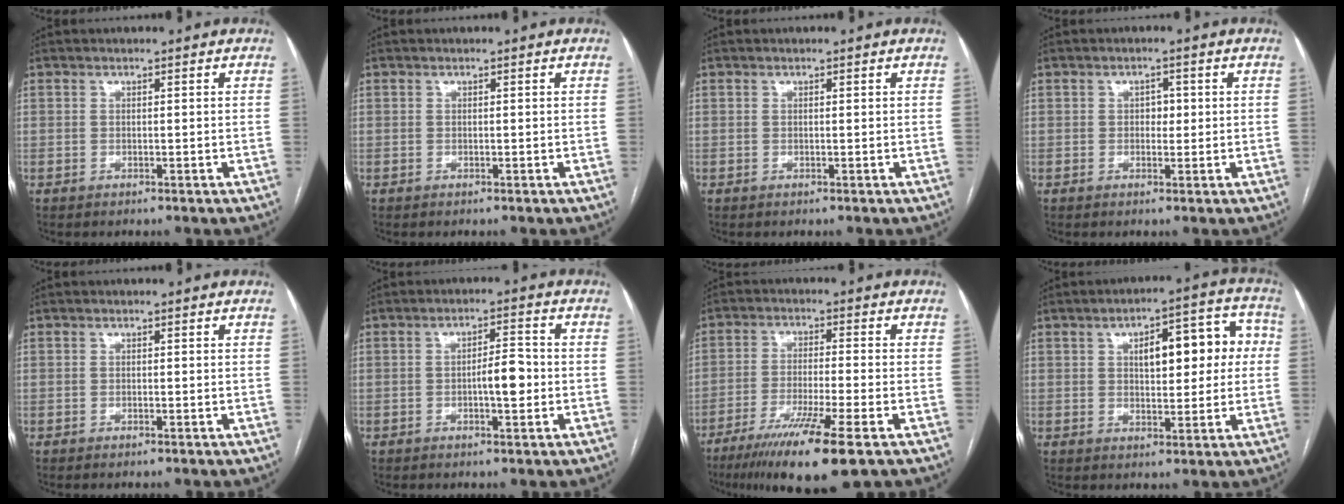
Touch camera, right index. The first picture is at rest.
{"total": 0.0}
{"total": 0.0}
{"total": 2.1, "force": [0.2, 1.4, 1.5], "torque": [-0.017, 0.003, 0.002]}
{"total": 0.0}
{"total": 4.7, "force": [-0.8, 1.2, 4.5], "torque": [-0.072, 0.007, -0.011]}
{"total": 12.4, "force": [-7.5, -0.2, 9.8], "torque": [-0.173, -0.035, -0.126]}
{"total": 10.8, "force": [1.8, 4.5, 9.6], "torque": [-0.119, 0.039, 0.028]}